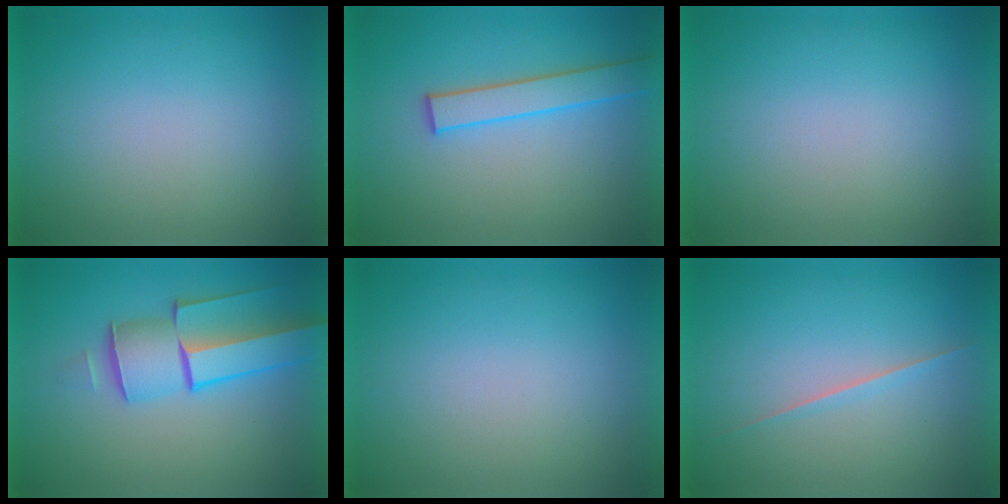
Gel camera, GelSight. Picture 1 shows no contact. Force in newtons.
{"total": 2.7}
{"total": 1.3}
{"total": 6.2}
{"total": 0.0}
{"total": 1.7}